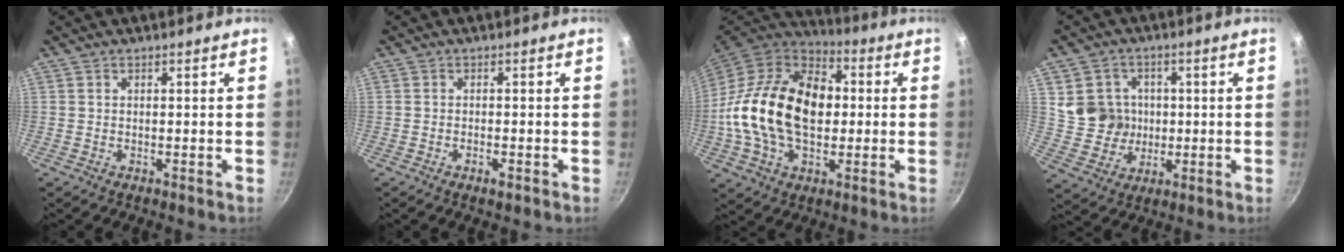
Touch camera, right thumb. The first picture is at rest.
{"total": 1.7, "force": [-0.9, 0.6, 1.3], "torque": [-0.028, 0.004, -0.015]}
{"total": 24.9, "force": [0.3, 16.3, 18.8], "torque": [-0.306, 0.031, -0.004]}
{"total": 8.9, "force": [1.0, 8.4, 2.8], "torque": [-0.022, 0.001, 0.024]}